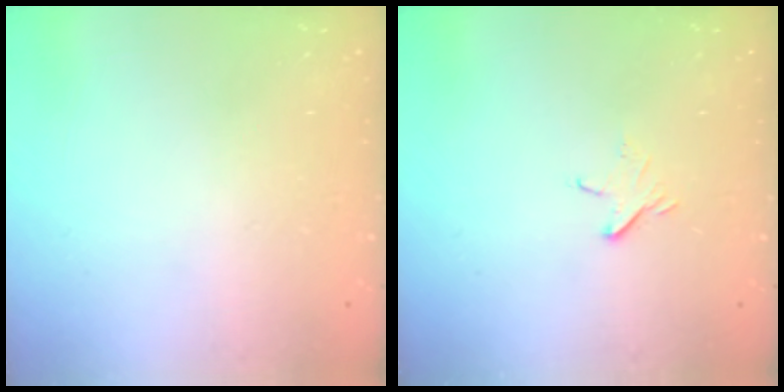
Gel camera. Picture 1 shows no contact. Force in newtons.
{"total": 3.8, "press": 3.8, "slide": 0.3}